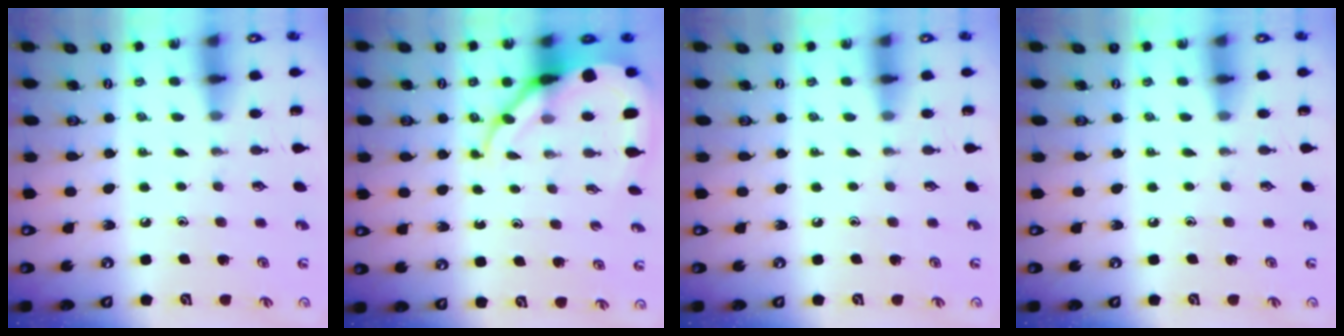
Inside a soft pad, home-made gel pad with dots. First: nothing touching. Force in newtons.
{"total": 9.5, "press": 9.4, "slide": 1.1}
{"total": 0.0}
{"total": 0.0}